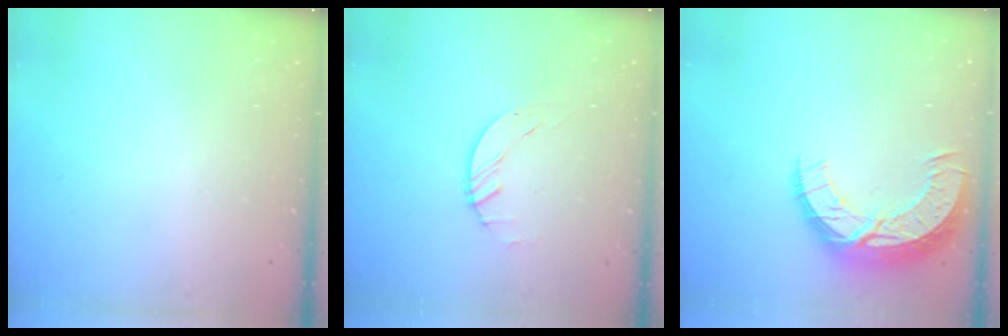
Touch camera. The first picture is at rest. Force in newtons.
{"total": 1.5, "press": 1.4, "slide": 0.1}
{"total": 12.6, "press": 12.6, "slide": 0.8}